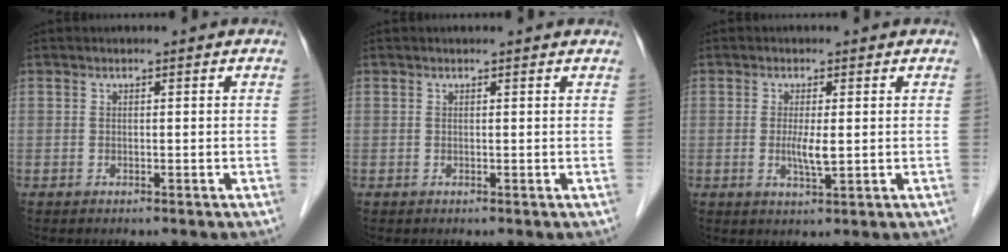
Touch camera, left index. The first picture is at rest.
{"total": 1.5, "force": [1.5, 0.2, 0.4], "torque": [-0.012, 0.003, 0.009]}
{"total": 3.1, "force": [-0.1, 0.4, 3.1], "torque": [-0.062, -0.009, -0.001]}